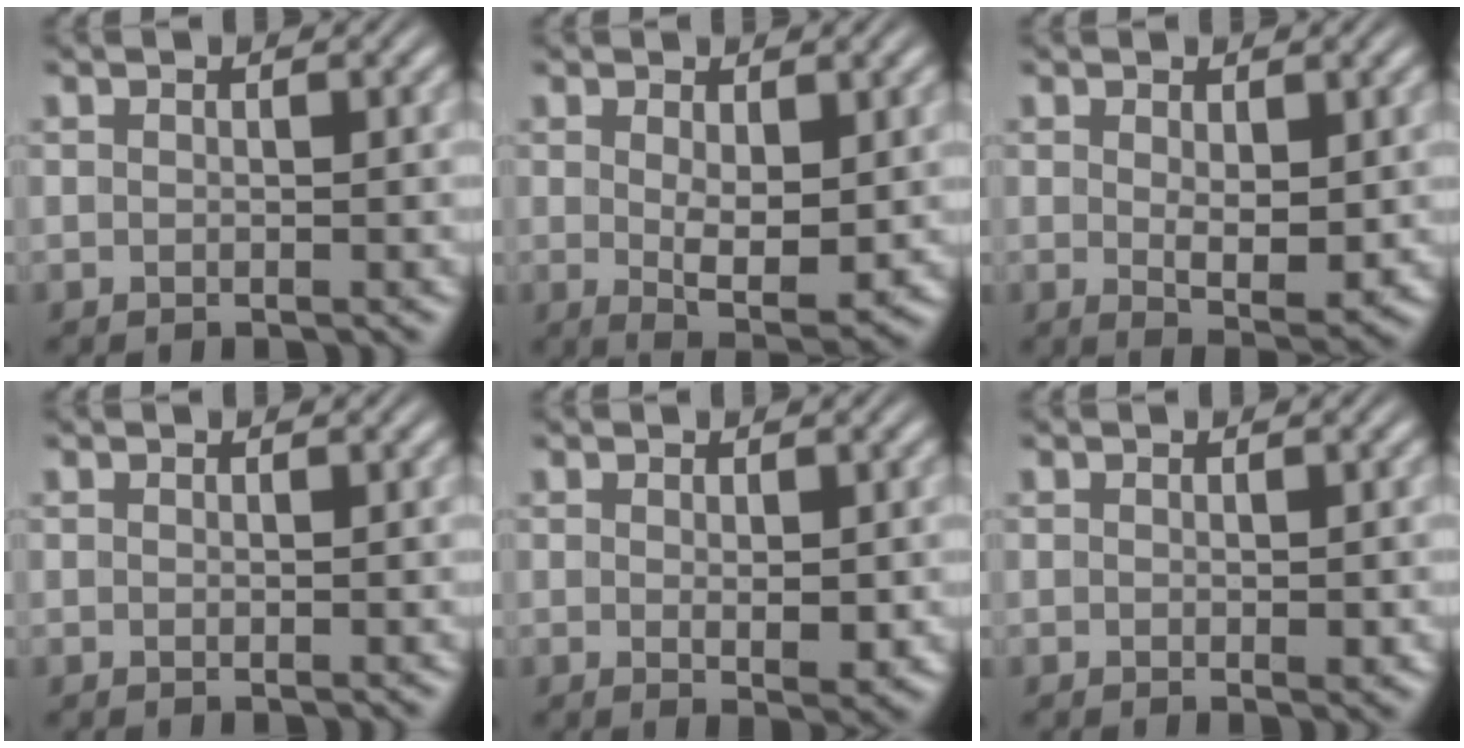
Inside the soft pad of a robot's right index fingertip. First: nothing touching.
{"total": 4.0, "force": [-0.1, 1.4, 3.8], "torque": [-0.062, -0.030, 0.010]}
{"total": 3.2, "force": [0.0, 1.1, 3.0], "torque": [-0.049, -0.027, 0.011]}
{"total": 0.0}
{"total": 1.8, "force": [-0.1, 0.6, 1.8], "torque": [-0.021, -0.014, 0.005]}
{"total": 0.7, "force": [0.0, 0.4, 0.6], "torque": [-0.006, -0.004, 0.000]}